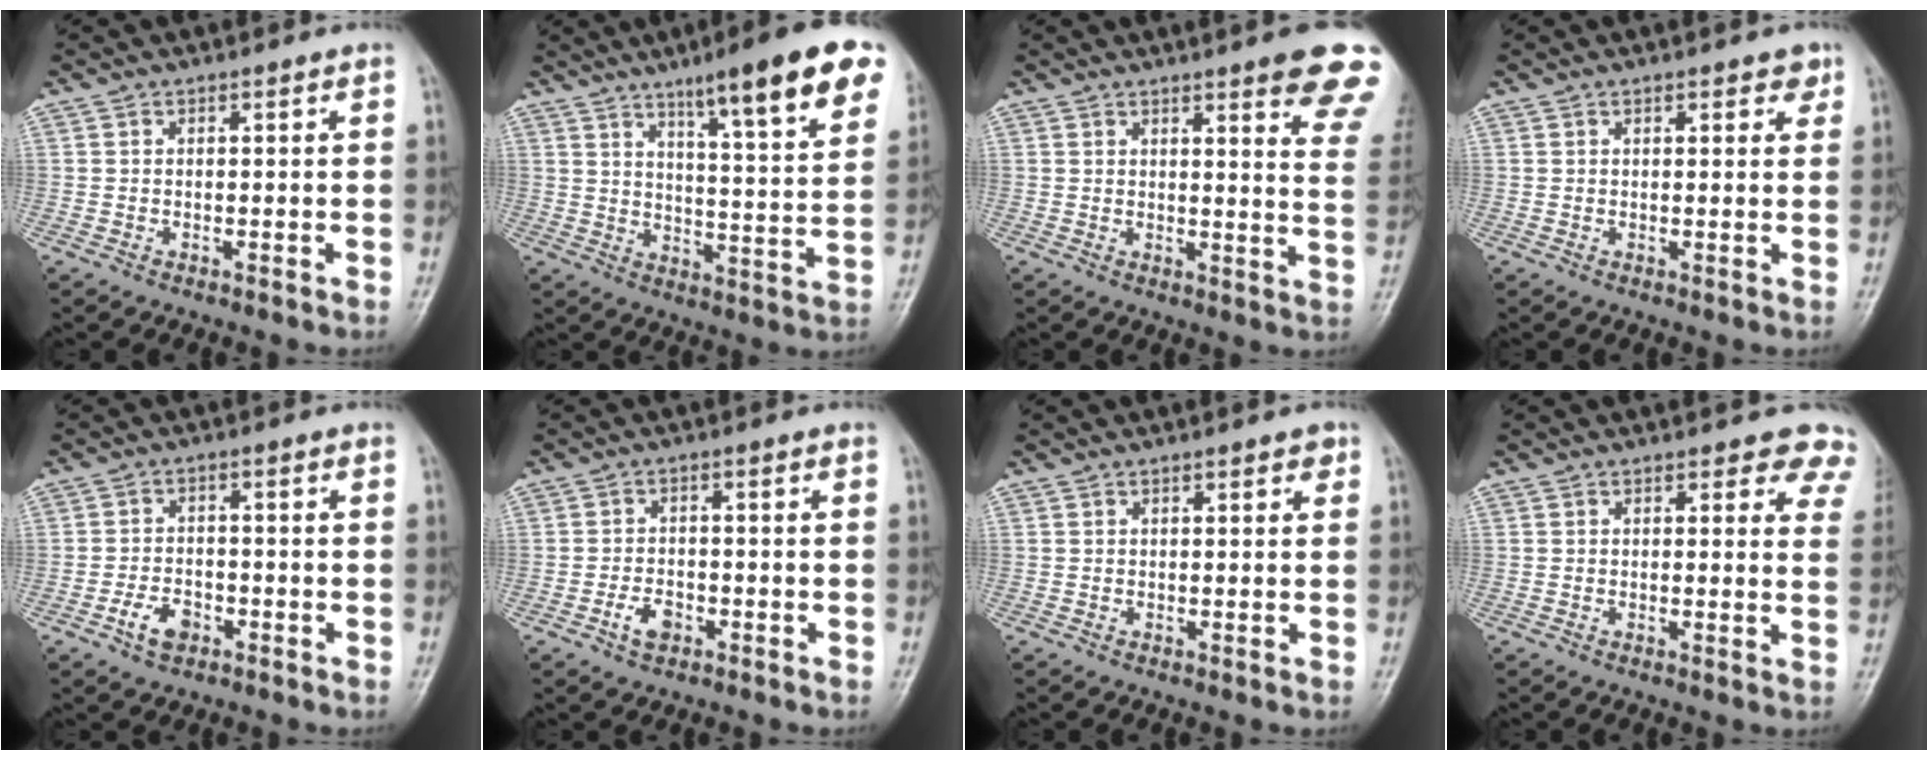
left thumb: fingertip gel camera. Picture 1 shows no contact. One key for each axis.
{"total": 18.4, "fx": 10.9, "fy": 2.9, "fz": 14.5, "tx": -0.177, "ty": -0.042, "tz": 0.157}
{"total": 13.8, "fx": 9.0, "fy": 2.5, "fz": 10.2, "tx": -0.094, "ty": -0.042, "tz": 0.090}
{"total": 2.8, "fx": 1.7, "fy": 1.3, "fz": 1.8, "tx": -0.007, "ty": -0.006, "tz": 0.018}
{"total": 4.8, "fx": -2.5, "fy": 3.0, "fz": 2.9, "tx": -0.045, "ty": 0.018, "tz": -0.046}
{"total": 3.8, "fx": -1.9, "fy": 2.3, "fz": 2.3, "tx": -0.038, "ty": 0.014, "tz": -0.035}
{"total": 1.9, "fx": 1.0, "fy": 0.8, "fz": 1.5, "tx": -0.014, "ty": -0.001, "tz": 0.011}
{"total": 6.6, "fx": 5.4, "fy": 2.9, "fz": 2.5, "tx": 0.015, "ty": -0.022, "tz": 0.036}